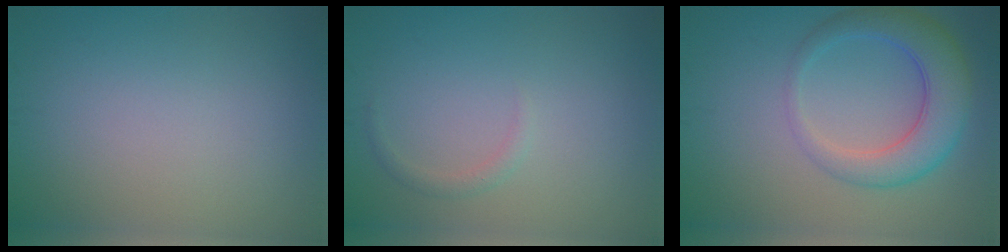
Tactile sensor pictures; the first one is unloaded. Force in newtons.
{"total": 0.9, "press": 0.9, "slide": 0.0}
{"total": 5.4, "press": 5.4, "slide": 0.2}